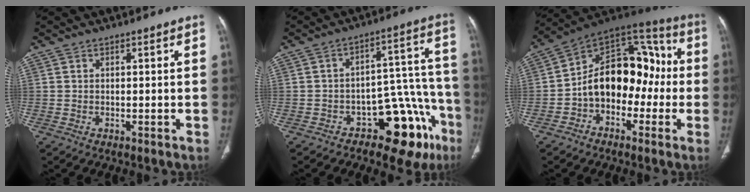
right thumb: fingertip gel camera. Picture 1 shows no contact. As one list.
[{"total": 15.3, "force": [-8.9, 7.6, 9.9], "torque": [-0.066, 0.102, -0.120]}, {"total": 18.1, "force": [-2.5, 12.4, 12.9], "torque": [-0.151, 0.066, -0.049]}]